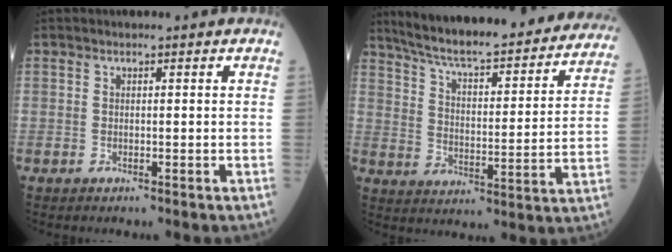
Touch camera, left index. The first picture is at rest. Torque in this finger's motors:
{"motor_torque": [0.33, -0.65, 0.32, 0.06]}